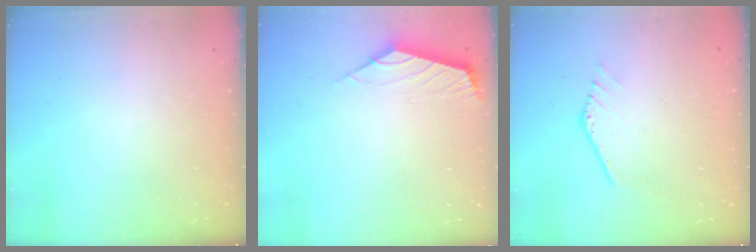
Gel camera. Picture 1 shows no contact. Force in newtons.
{"total": 2.6, "press": 2.5, "slide": 0.7}
{"total": 1.1, "press": 1.1, "slide": 0.3}